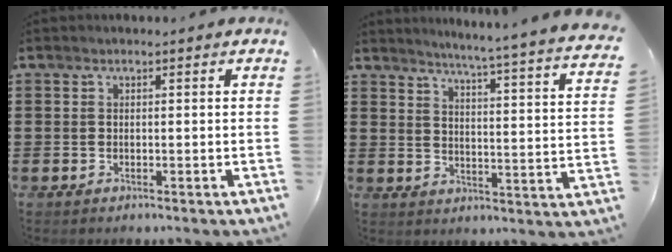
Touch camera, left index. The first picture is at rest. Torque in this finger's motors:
{"motor_torque": [1.15, -0.98, 0.22, 0.13]}